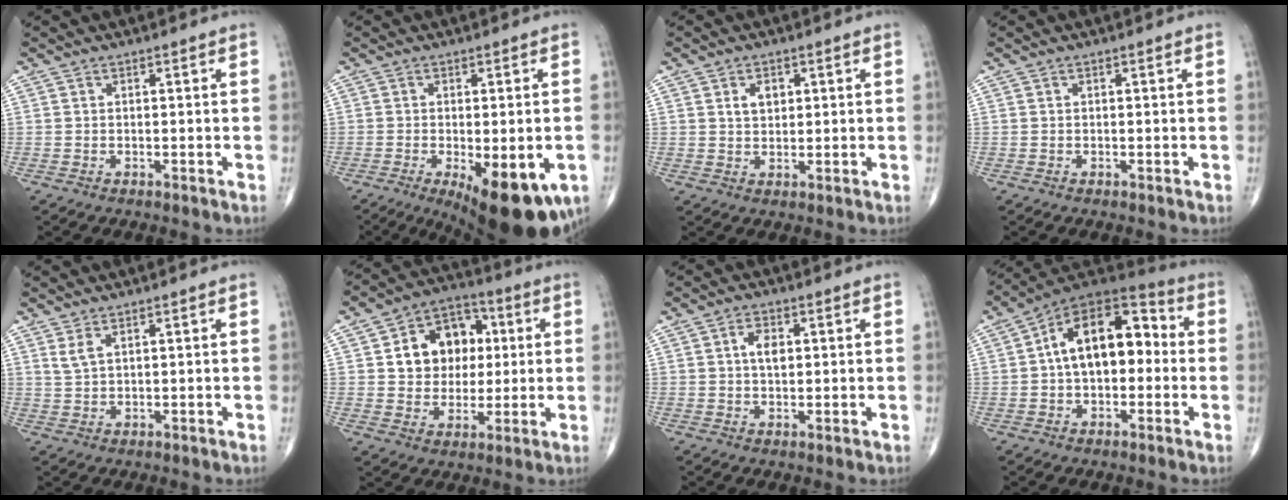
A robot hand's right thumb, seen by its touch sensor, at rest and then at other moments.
{"total": 15.5, "force": [-6.2, 5.8, 13.0], "torque": [-0.151, -0.012, -0.076]}
{"total": 3.3, "force": [1.2, 2.3, 2.0], "torque": [-0.021, -0.005, 0.022]}
{"total": 0.0}
{"total": 2.1, "force": [1.4, 0.6, 1.5], "torque": [-0.037, -0.002, 0.036]}
{"total": 13.7, "force": [2.5, 10.9, 7.9], "torque": [-0.074, 0.012, 0.042]}
{"total": 3.8, "force": [0.9, 2.2, 3.0], "torque": [-0.048, -0.001, 0.014]}
{"total": 16.7, "force": [1.0, 9.8, 13.5], "torque": [-0.181, 0.052, 0.003]}